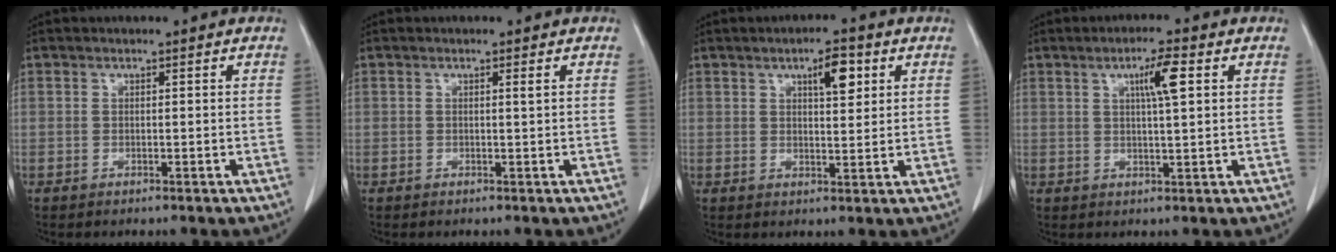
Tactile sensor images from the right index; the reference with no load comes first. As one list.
[{"total": 0.6, "force": [0.2, -0.2, 0.6], "torque": [-0.014, -0.002, 0.005]}, {"total": 5.2, "force": [2.4, 1.5, 4.3], "torque": [-0.067, 0.003, 0.038]}, {"total": 5.1, "force": [1.9, 0.3, 4.7], "torque": [-0.078, 0.002, 0.029]}]